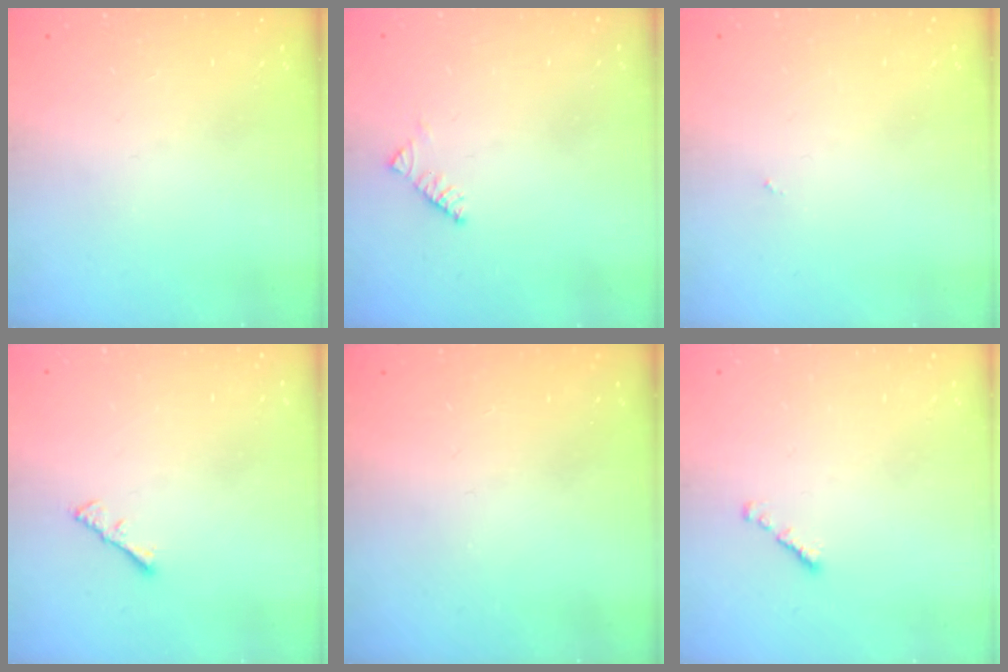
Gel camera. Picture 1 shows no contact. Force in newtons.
{"total": 2.9, "press": 2.9, "slide": 0.5}
{"total": 0.0}
{"total": 1.3, "press": 1.2, "slide": 0.4}
{"total": 0.0}
{"total": 1.3, "press": 1.1, "slide": 0.6}